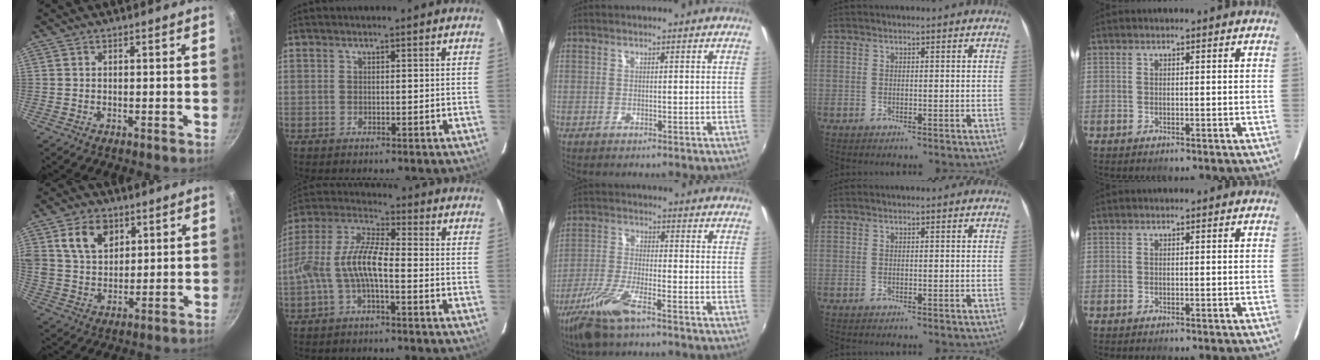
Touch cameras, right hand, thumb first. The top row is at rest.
{"thumb": {"total": 10.2, "force": [4.3, 7.2, 5.8], "torque": [-0.082, -0.014, 0.077]}, "index": {"total": 9.5, "force": [-2.9, 2.8, 8.6], "torque": [-0.194, 0.013, -0.055]}, "middle": {"total": 9.8, "force": [-6.6, 2.0, 6.9], "torque": [-0.155, -0.016, -0.132]}}